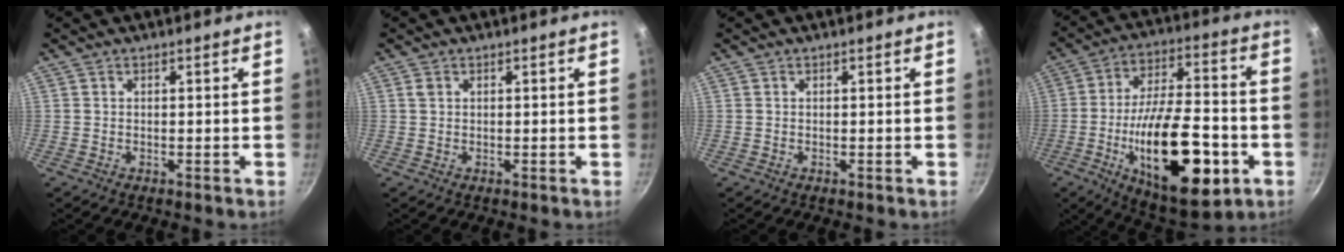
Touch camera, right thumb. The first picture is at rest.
{"total": 1.0, "force": [0.4, 0.7, 0.5], "torque": [-0.009, 0.000, 0.007]}
{"total": 0.0}
{"total": 25.6, "force": [-7.7, 11.1, 21.8], "torque": [-0.327, 0.027, -0.110]}